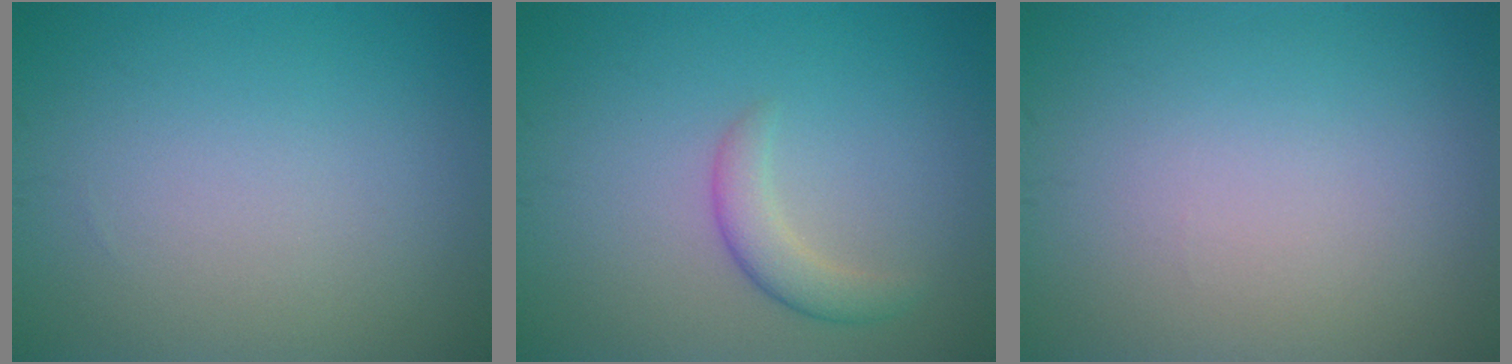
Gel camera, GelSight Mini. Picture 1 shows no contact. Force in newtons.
{"total": 2.3, "press": 2.3, "slide": 0.1}
{"total": 0.0}